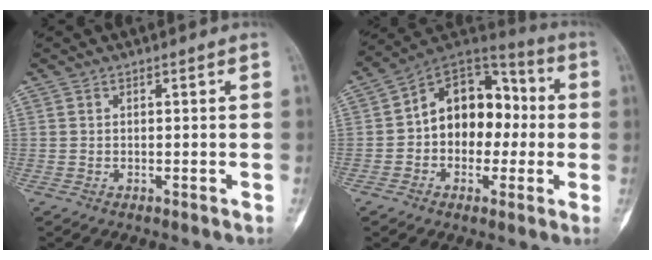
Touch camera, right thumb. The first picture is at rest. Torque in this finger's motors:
{"motor_torque": [-0.37, 1.49, 0.33, -0.22, -0.05]}